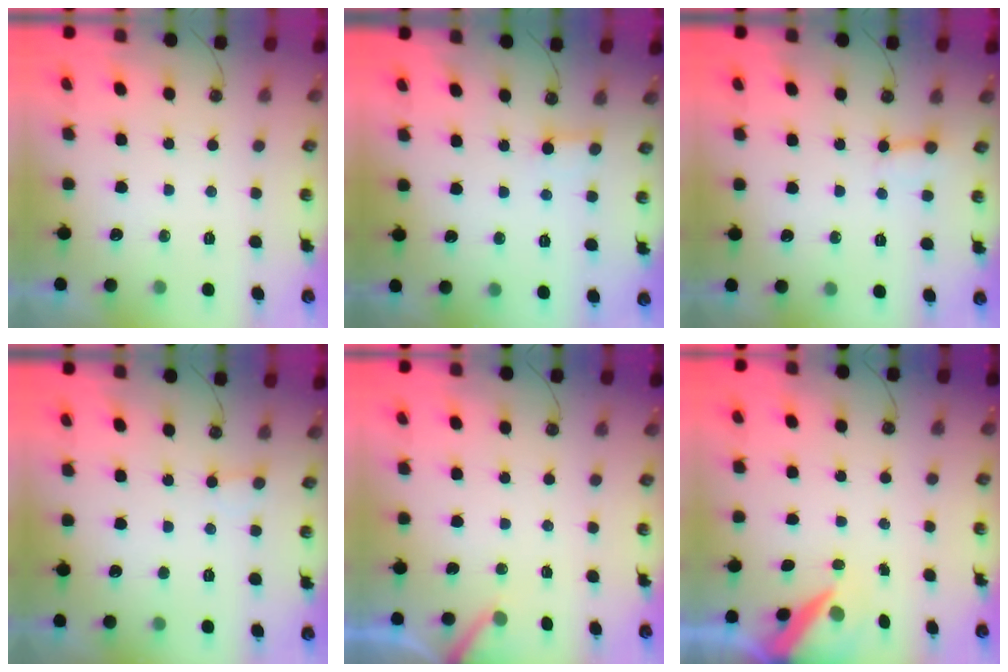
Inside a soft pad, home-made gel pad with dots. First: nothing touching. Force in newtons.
{"total": 2.6, "press": 2.6, "slide": 0.1}
{"total": 3.0, "press": 2.9, "slide": 0.3}
{"total": 2.3, "press": 2.3, "slide": 0.2}
{"total": 2.5, "press": 2.5, "slide": 0.2}
{"total": 6.9, "press": 6.9, "slide": 0.9}